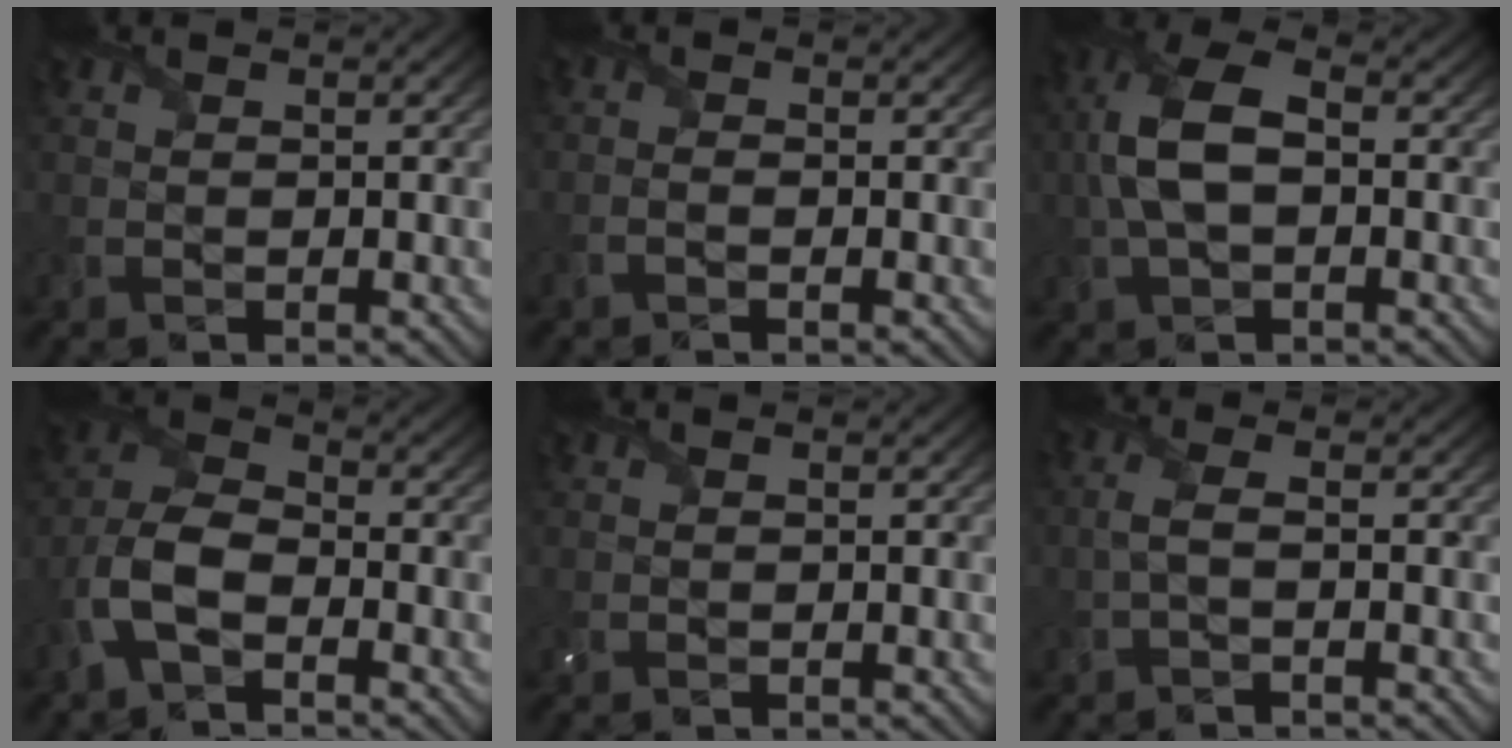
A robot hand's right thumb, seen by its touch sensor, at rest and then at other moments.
{"total": 0.8, "force": [-0.7, 0.0, 0.4], "torque": [-0.010, 0.001, -0.018]}
{"total": 8.2, "force": [0.1, 4.4, 7.0], "torque": [-0.169, 0.015, -0.008]}
{"total": 6.6, "force": [-3.2, 3.4, 4.8], "torque": [-0.113, 0.006, -0.082]}
{"total": 0.0}
{"total": 2.0, "force": [-0.3, 0.5, 1.9], "torque": [-0.044, 0.004, -0.011]}